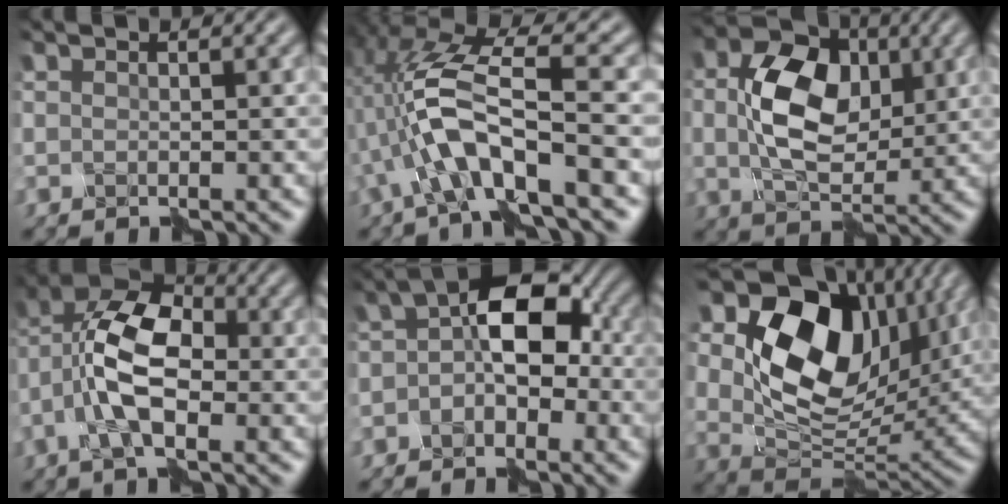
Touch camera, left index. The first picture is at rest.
{"total": 6.9, "force": [-1.6, 1.7, 6.5], "torque": [-0.149, 0.007, -0.028]}
{"total": 8.4, "force": [1.2, 5.4, 6.4], "torque": [-0.132, 0.005, 0.023]}
{"total": 8.1, "force": [-1.5, 4.1, 6.8], "torque": [-0.147, 0.021, -0.035]}
{"total": 5.9, "force": [-0.7, 3.5, 4.8], "torque": [-0.064, 0.021, -0.026]}
{"total": 15.0, "force": [6.2, 9.8, 9.6], "torque": [-0.192, 0.010, 0.120]}